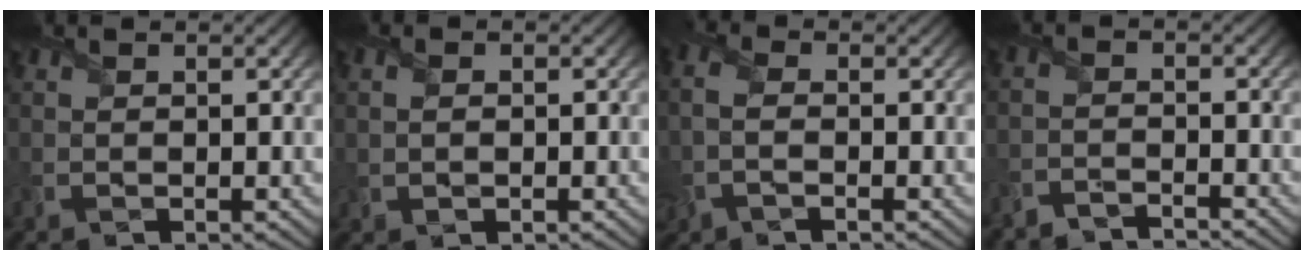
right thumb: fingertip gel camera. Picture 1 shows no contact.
{"total": 1.6, "force": [0.1, 1.2, 1.0], "torque": [-0.014, 0.007, -0.008]}
{"total": 3.8, "force": [-1.0, 2.1, 2.9], "torque": [-0.085, -0.002, -0.021]}
{"total": 3.1, "force": [-3.1, -0.4, 0.0], "torque": [0.000, -0.003, -0.069]}